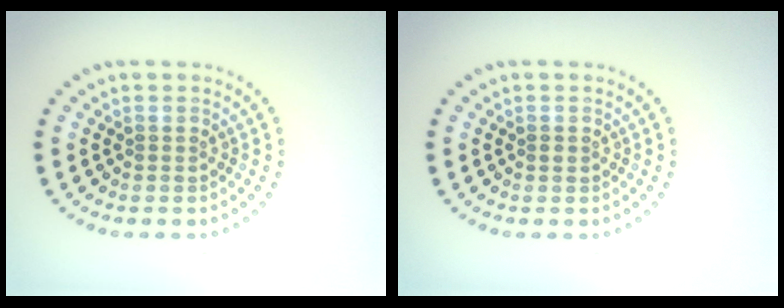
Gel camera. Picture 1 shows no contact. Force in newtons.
{"total": 0.6, "press": 0.6, "slide": 0.0}